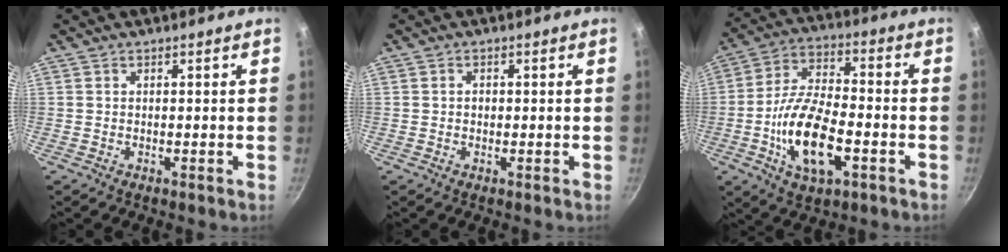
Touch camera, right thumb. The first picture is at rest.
{"total": 0.9, "force": [0.0, 0.8, 0.4], "torque": [-0.006, 0.004, 0.000]}
{"total": 13.6, "force": [-3.9, 6.4, 11.3], "torque": [-0.201, 0.021, -0.069]}